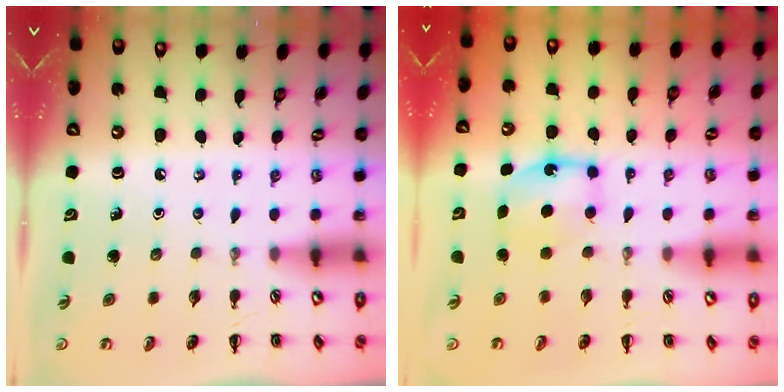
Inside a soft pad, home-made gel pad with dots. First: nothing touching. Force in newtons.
{"total": 6.3, "press": 6.1, "slide": 1.5}